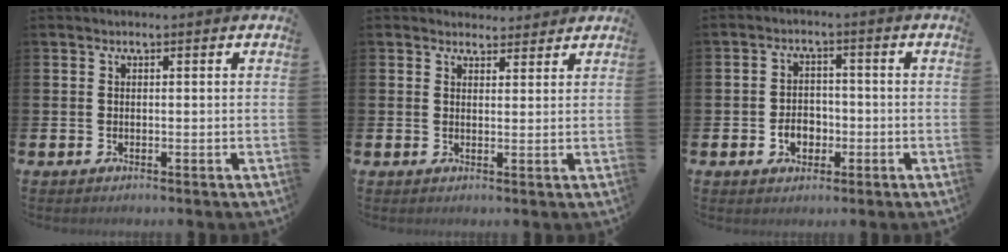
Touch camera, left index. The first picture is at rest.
{"total": 2.8, "force": [2.6, 0.9, -0.3], "torque": [0.015, -0.014, 0.046]}
{"total": 3.6, "force": [-1.2, 2.8, 1.9], "torque": [-0.026, -0.001, -0.029]}